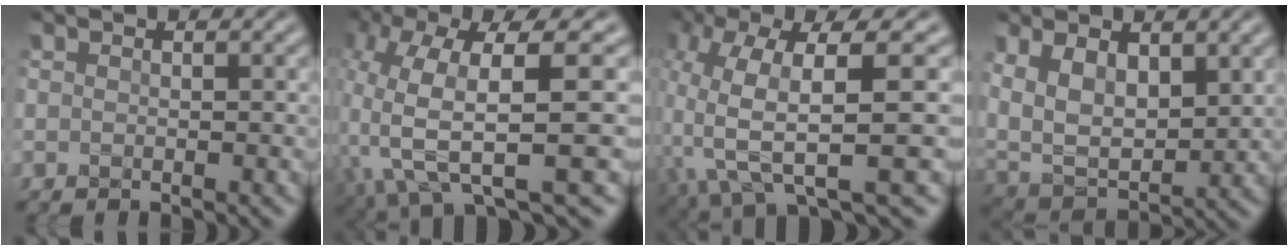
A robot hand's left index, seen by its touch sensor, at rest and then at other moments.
{"total": 9.2, "force": [1.4, 3.2, 8.6], "torque": [-0.180, -0.003, 0.039]}
{"total": 9.3, "force": [0.5, 3.0, 8.8], "torque": [-0.181, -0.002, 0.016]}
{"total": 7.2, "force": [2.7, 4.0, 5.3], "torque": [-0.108, -0.002, 0.048]}